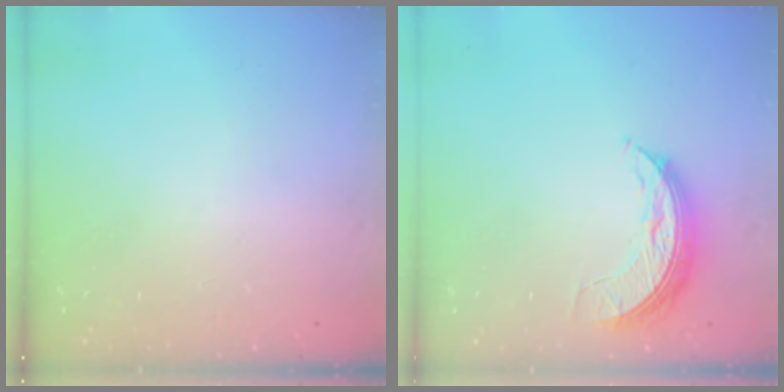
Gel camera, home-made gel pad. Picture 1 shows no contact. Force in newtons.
{"total": 7.6, "press": 7.6, "slide": 0.1}